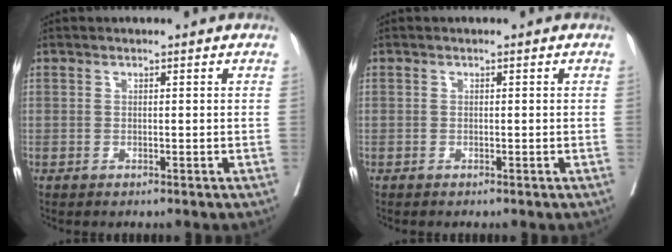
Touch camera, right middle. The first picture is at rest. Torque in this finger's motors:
{"motor_torque": [1.10, -0.94, -0.02, -0.21]}